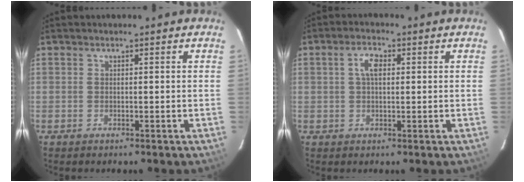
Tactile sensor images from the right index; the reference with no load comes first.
{"total": 3.8, "force": [0.9, 1.9, 3.1], "torque": [-0.059, 0.011, 0.018]}